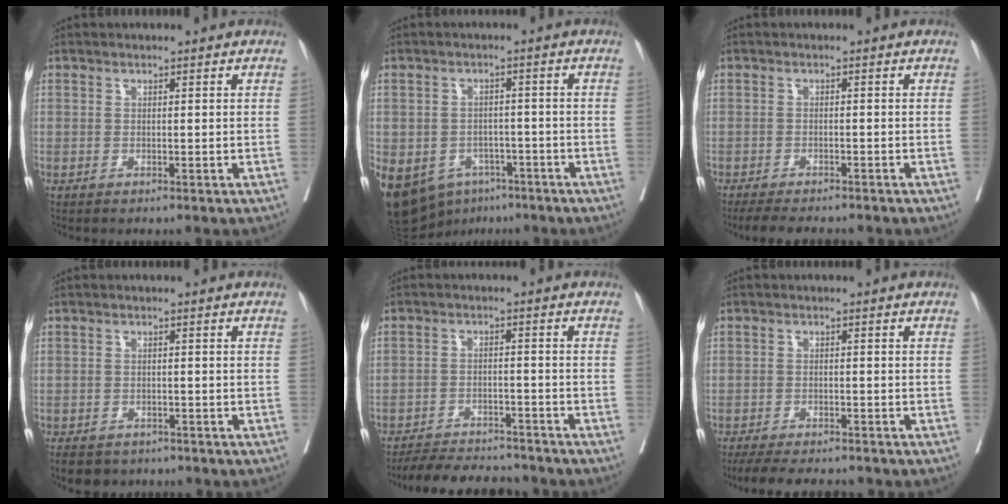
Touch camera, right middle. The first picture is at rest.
{"total": 19.9, "force": [-10.0, 14.6, 9.1], "torque": [-0.266, -0.008, -0.135]}
{"total": 6.5, "force": [-5.7, 1.7, 2.7], "torque": [-0.034, -0.008, -0.084]}
{"total": 6.3, "force": [-5.2, 3.2, 1.6], "torque": [-0.021, 0.001, -0.069]}
{"total": 11.0, "force": [-10.4, 2.3, 2.8], "torque": [-0.038, 0.004, -0.149]}
{"total": 8.8, "force": [-7.8, 2.1, 3.5], "torque": [-0.047, -0.011, -0.113]}